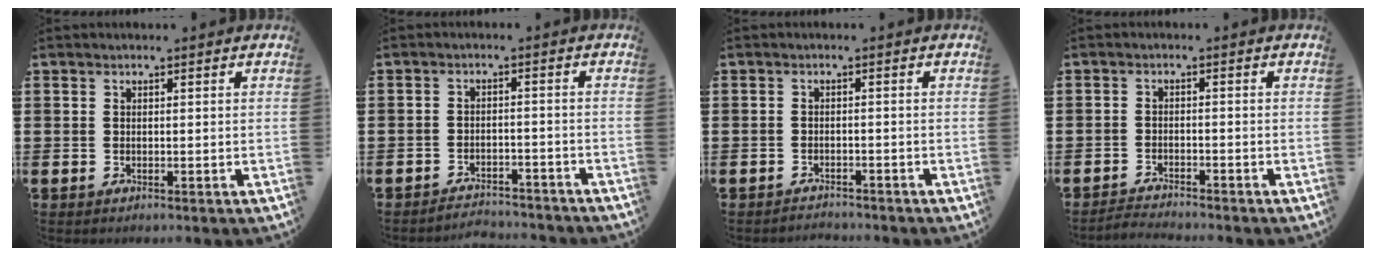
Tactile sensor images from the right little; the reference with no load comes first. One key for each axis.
{"total": 2.6, "fx": -2.6, "fy": 0.1, "fz": -0.2, "tx": -0.005, "ty": 0.005, "tz": -0.056}
{"total": 1.3, "fx": -1.3, "fy": 0.0, "fz": -0.2, "tx": -0.001, "ty": 0.005, "tz": -0.028}
{"total": 1.9, "fx": -1.8, "fy": -0.1, "fz": 0.0, "tx": -0.004, "ty": 0.003, "tz": -0.039}